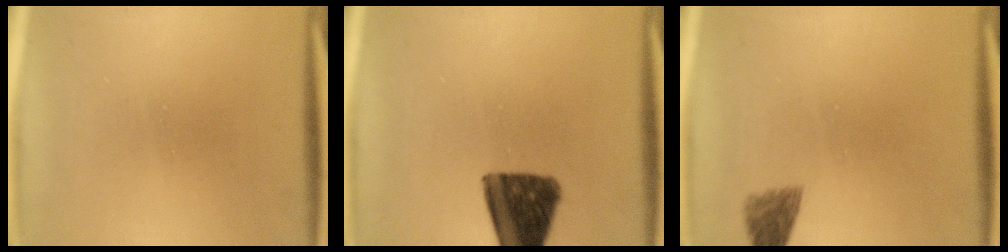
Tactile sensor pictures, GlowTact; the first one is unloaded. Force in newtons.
{"total": 14.4}
{"total": 2.0}